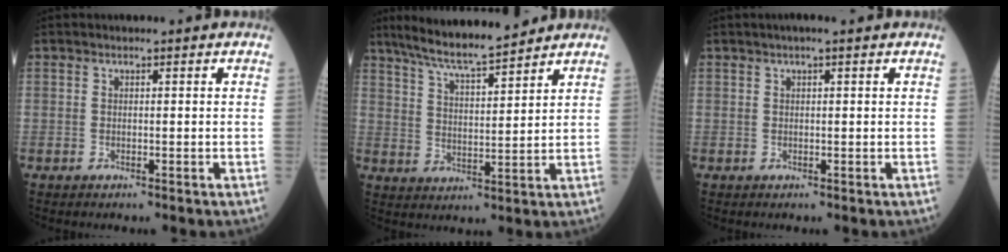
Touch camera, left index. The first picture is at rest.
{"total": 11.4, "force": [9.9, 0.6, 5.7], "torque": [-0.101, 0.015, 0.171]}
{"total": 1.6, "force": [0.9, -0.1, 1.3], "torque": [-0.022, 0.007, 0.013]}